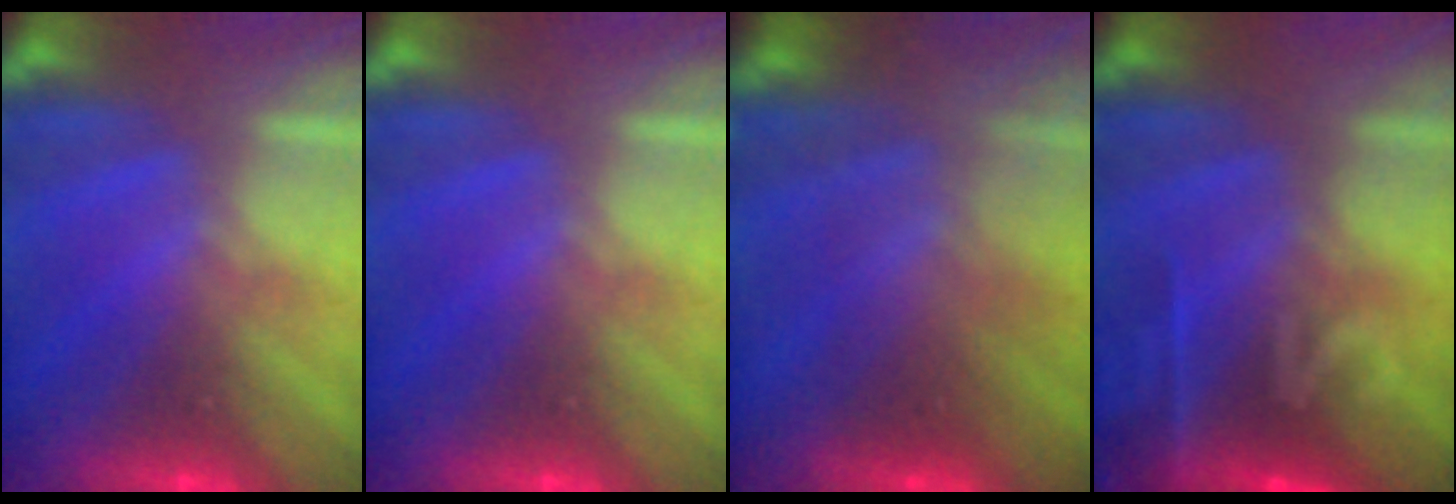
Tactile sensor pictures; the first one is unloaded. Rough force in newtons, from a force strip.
{"total": 0.0}
{"total": 4.8}
{"total": 2.3}